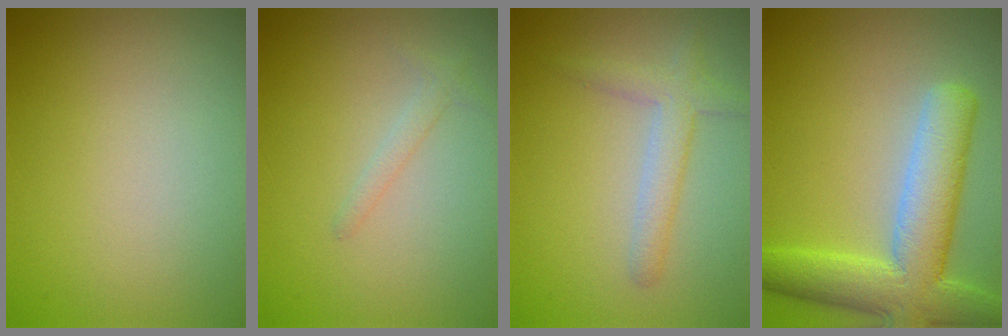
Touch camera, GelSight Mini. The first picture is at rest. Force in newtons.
{"total": 1.1, "press": 1.1, "slide": 0.1}
{"total": 2.5, "press": 2.5, "slide": 0.2}
{"total": 7.8, "press": 7.8, "slide": 0.5}